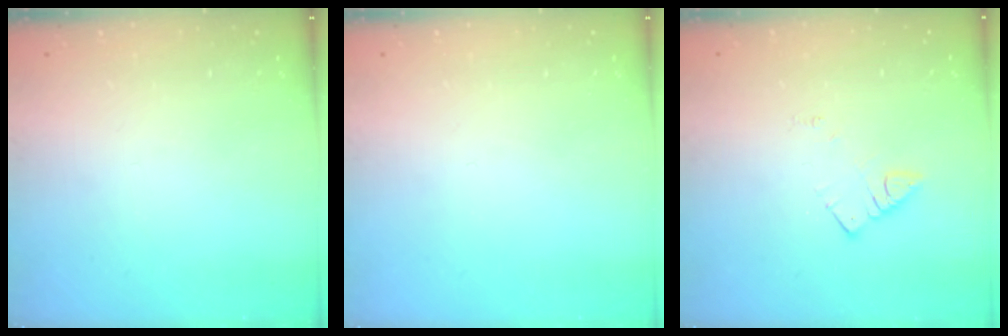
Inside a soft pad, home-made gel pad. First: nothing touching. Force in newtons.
{"total": 0.0}
{"total": 2.8, "press": 2.7, "slide": 0.3}